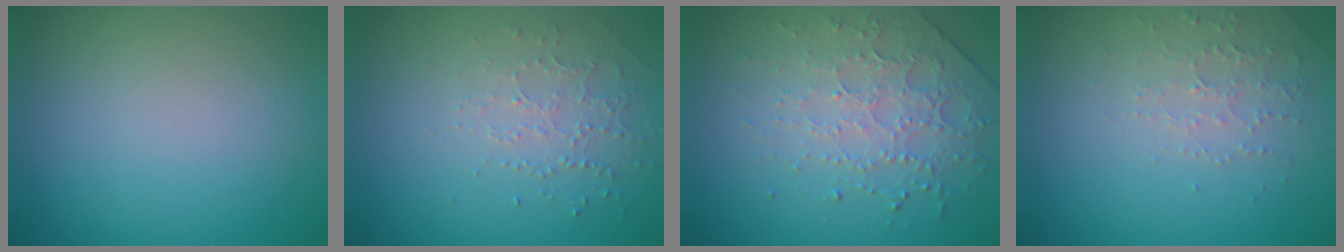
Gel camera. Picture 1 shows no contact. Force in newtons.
{"total": 1.3, "press": 1.0, "slide": 0.8}
{"total": 4.7, "press": 3.2, "slide": 3.5}
{"total": 1.9, "press": 1.8, "slide": 0.6}